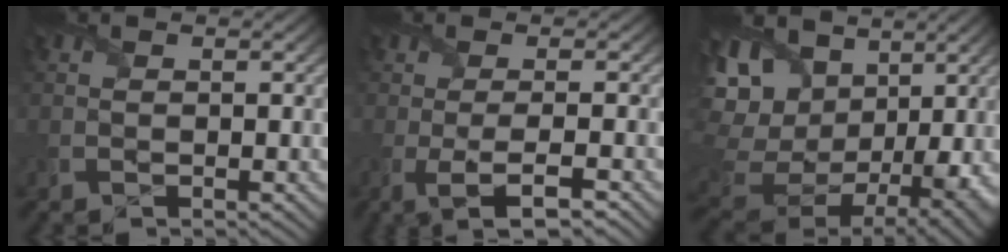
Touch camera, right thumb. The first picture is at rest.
{"total": 3.8, "force": [-1.3, 0.4, 3.5], "torque": [-0.062, 0.003, -0.029]}
{"total": 17.6, "force": [6.9, 11.7, 11.1], "torque": [-0.281, 0.018, 0.149]}